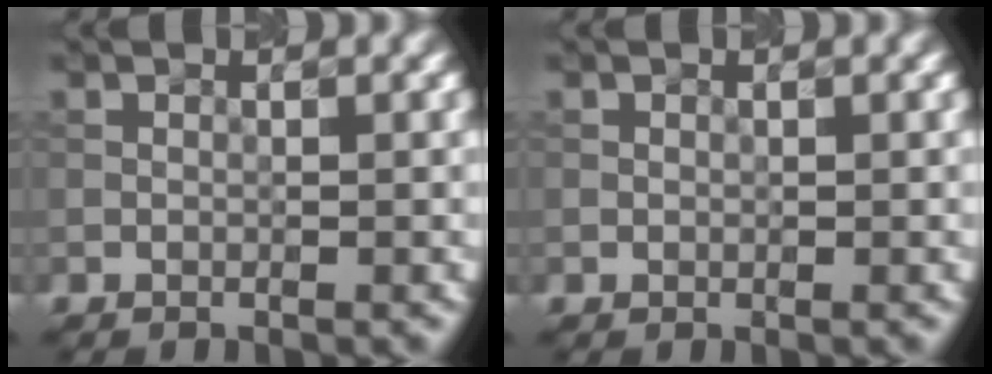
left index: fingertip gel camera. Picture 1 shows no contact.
{"total": 0.0}